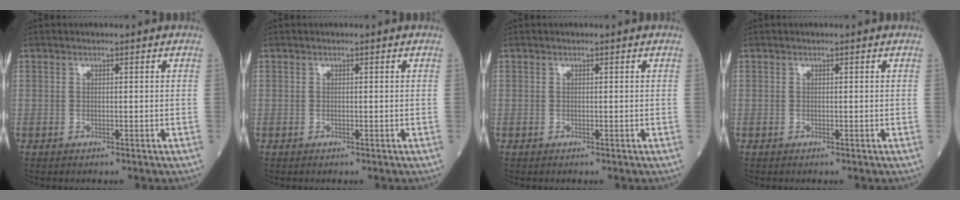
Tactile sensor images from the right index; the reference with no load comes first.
{"total": 0.0}
{"total": 0.0}
{"total": 0.0}